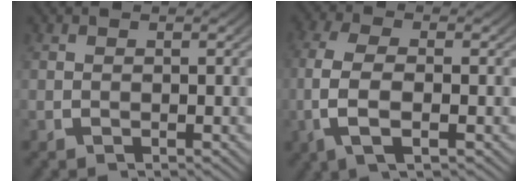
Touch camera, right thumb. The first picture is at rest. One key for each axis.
{"total": 6.7, "fx": -0.8, "fy": 4.0, "fz": 5.3, "tx": -0.143, "ty": -0.016, "tz": -0.008}